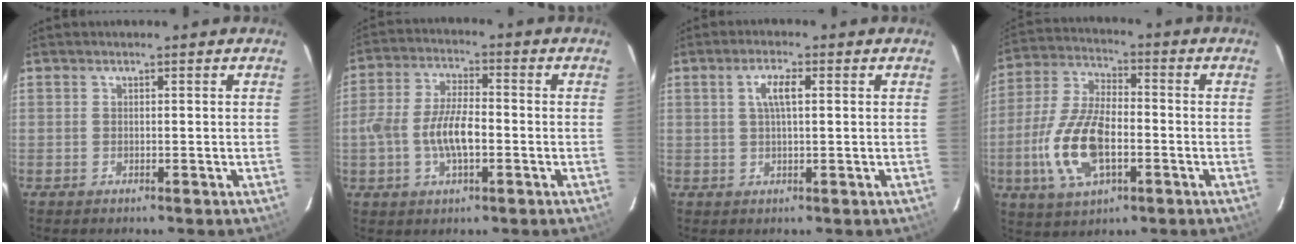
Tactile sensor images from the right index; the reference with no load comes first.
{"total": 9.1, "force": [-2.2, 3.9, 8.0], "torque": [-0.160, 0.007, -0.039]}
{"total": 3.7, "force": [0.9, 1.0, 3.4], "torque": [-0.068, 0.008, 0.018]}
{"total": 14.9, "force": [-4.1, 7.0, 12.5], "torque": [-0.271, -0.001, -0.075]}